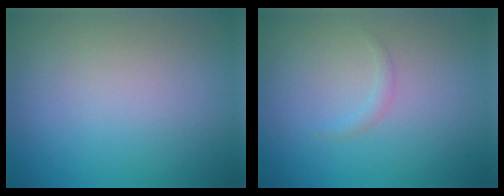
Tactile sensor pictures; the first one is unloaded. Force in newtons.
{"total": 0.7, "press": 0.7, "slide": 0.1}